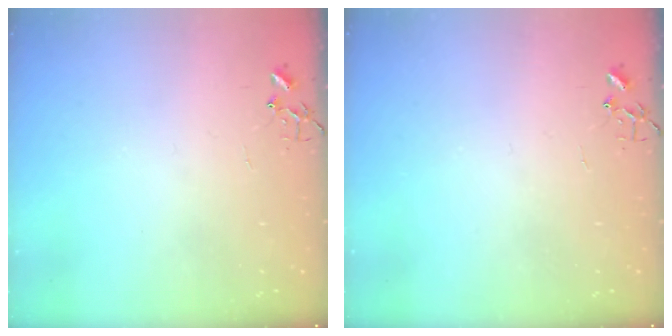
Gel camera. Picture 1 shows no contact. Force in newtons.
{"total": 0.0}